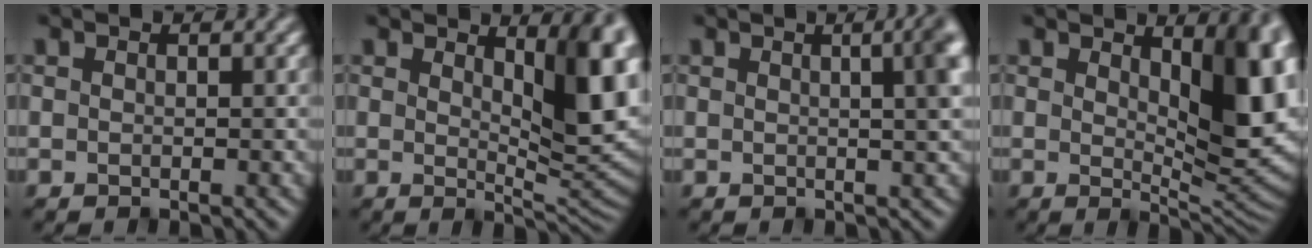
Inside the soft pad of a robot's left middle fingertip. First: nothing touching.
{"total": 10.1, "force": [3.7, 3.4, 8.7], "torque": [-0.096, 0.004, 0.054]}
{"total": 7.8, "force": [2.6, 3.6, 6.5], "torque": [-0.021, 0.045, 0.002]}
{"total": 11.1, "force": [3.6, 4.2, 9.6], "torque": [-0.103, 0.006, 0.052]}